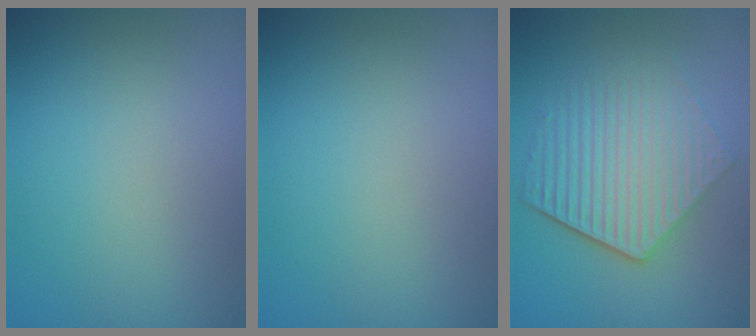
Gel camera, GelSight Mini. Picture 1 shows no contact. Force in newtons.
{"total": 0.0}
{"total": 6.1, "press": 4.5, "slide": 4.2}